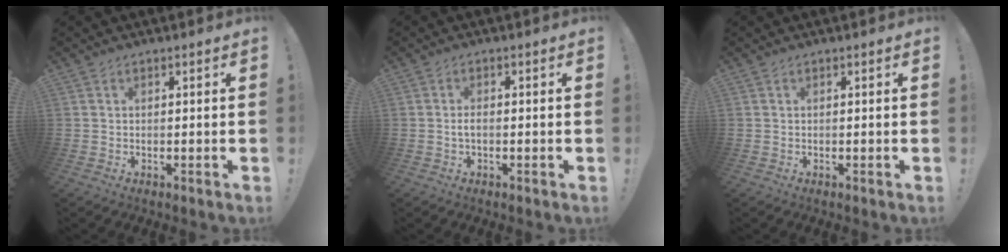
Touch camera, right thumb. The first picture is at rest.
{"total": 2.1, "force": [-0.7, 0.9, 1.8], "torque": [-0.039, 0.003, -0.016]}
{"total": 0.0}